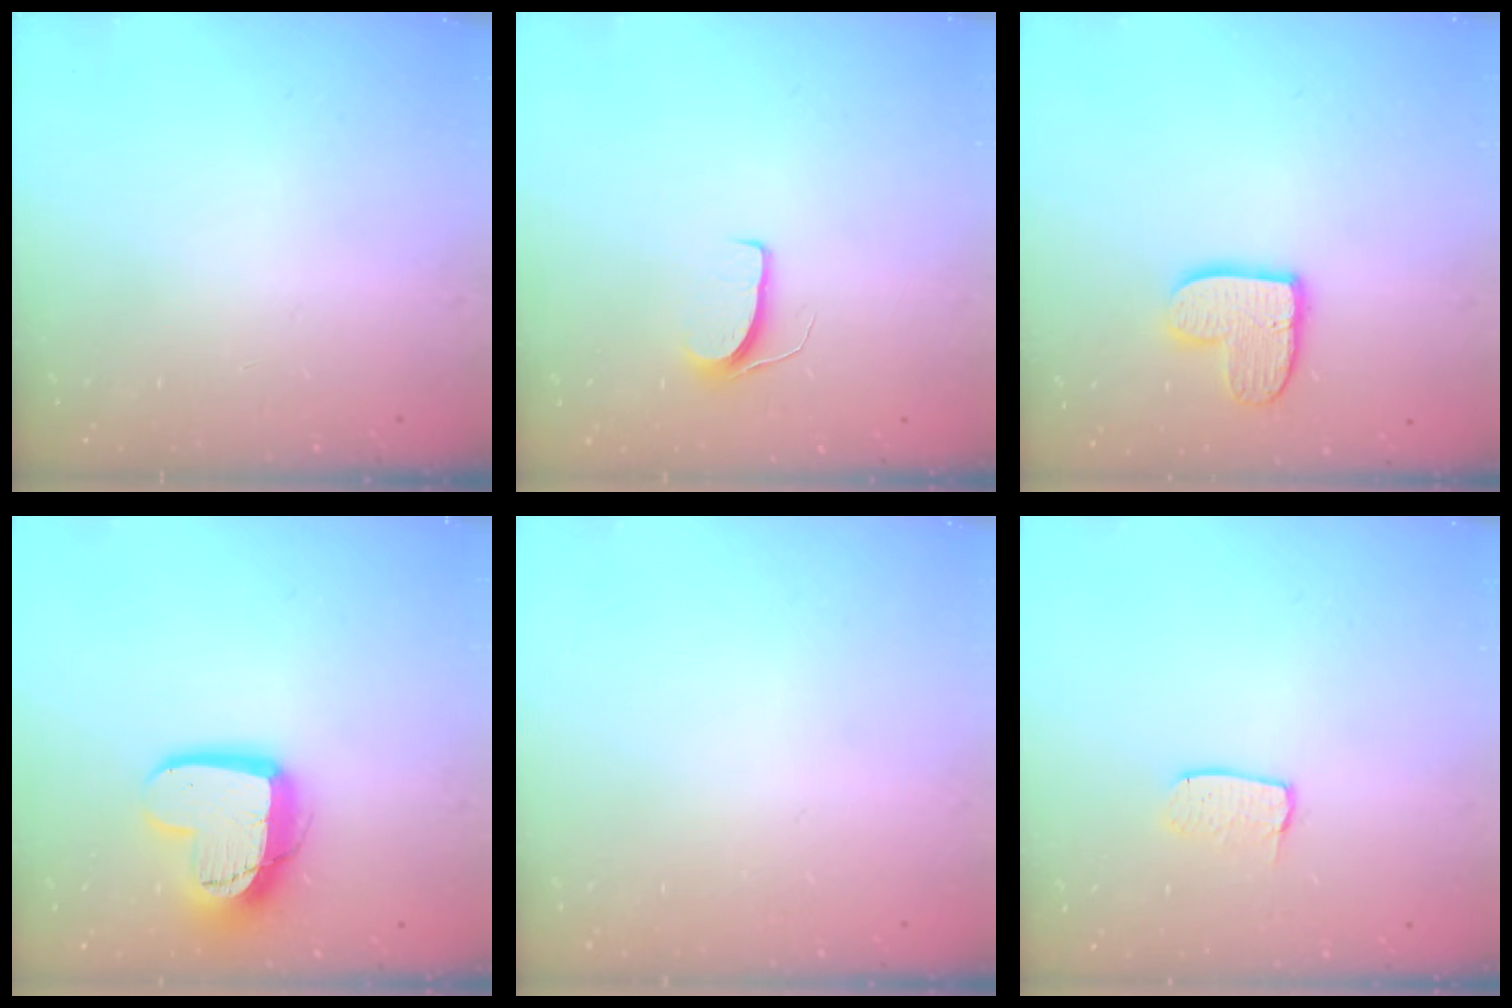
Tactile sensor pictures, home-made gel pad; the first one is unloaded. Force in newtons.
{"total": 6.2, "press": 6.2, "slide": 0.5}
{"total": 10.7, "press": 10.7, "slide": 0.8}
{"total": 14.0, "press": 13.9, "slide": 1.3}
{"total": 0.0}
{"total": 5.5, "press": 5.5, "slide": 0.2}